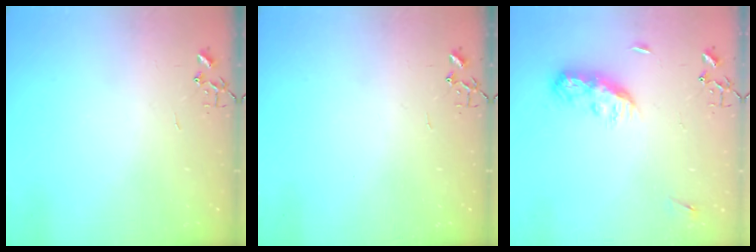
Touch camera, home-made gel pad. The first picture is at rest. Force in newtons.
{"total": 0.0}
{"total": 8.7, "press": 8.7, "slide": 0.4}